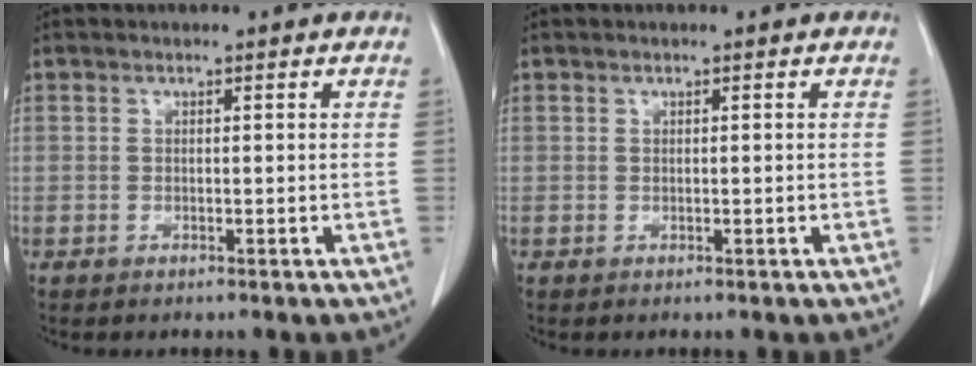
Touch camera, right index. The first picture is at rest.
{"total": 0.0}